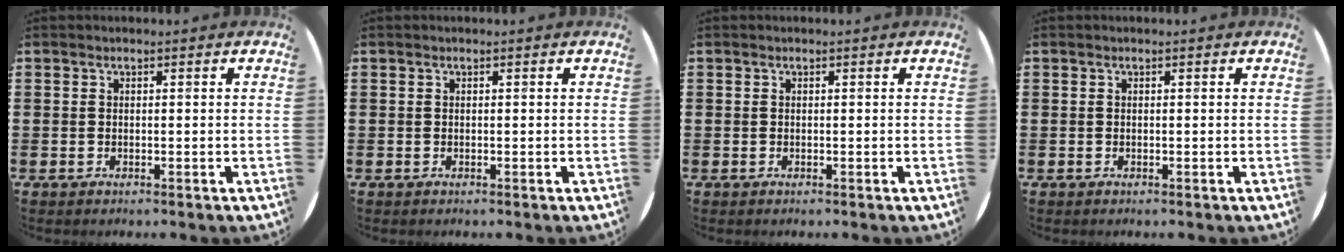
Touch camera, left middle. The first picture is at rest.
{"total": 0.0}
{"total": 0.0}
{"total": 0.0}